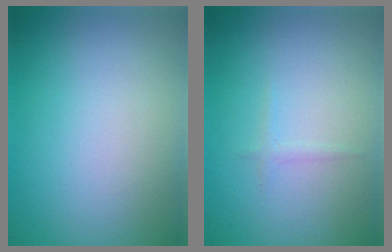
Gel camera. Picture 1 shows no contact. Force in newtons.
{"total": 0.6, "press": 0.6, "slide": 0.0}